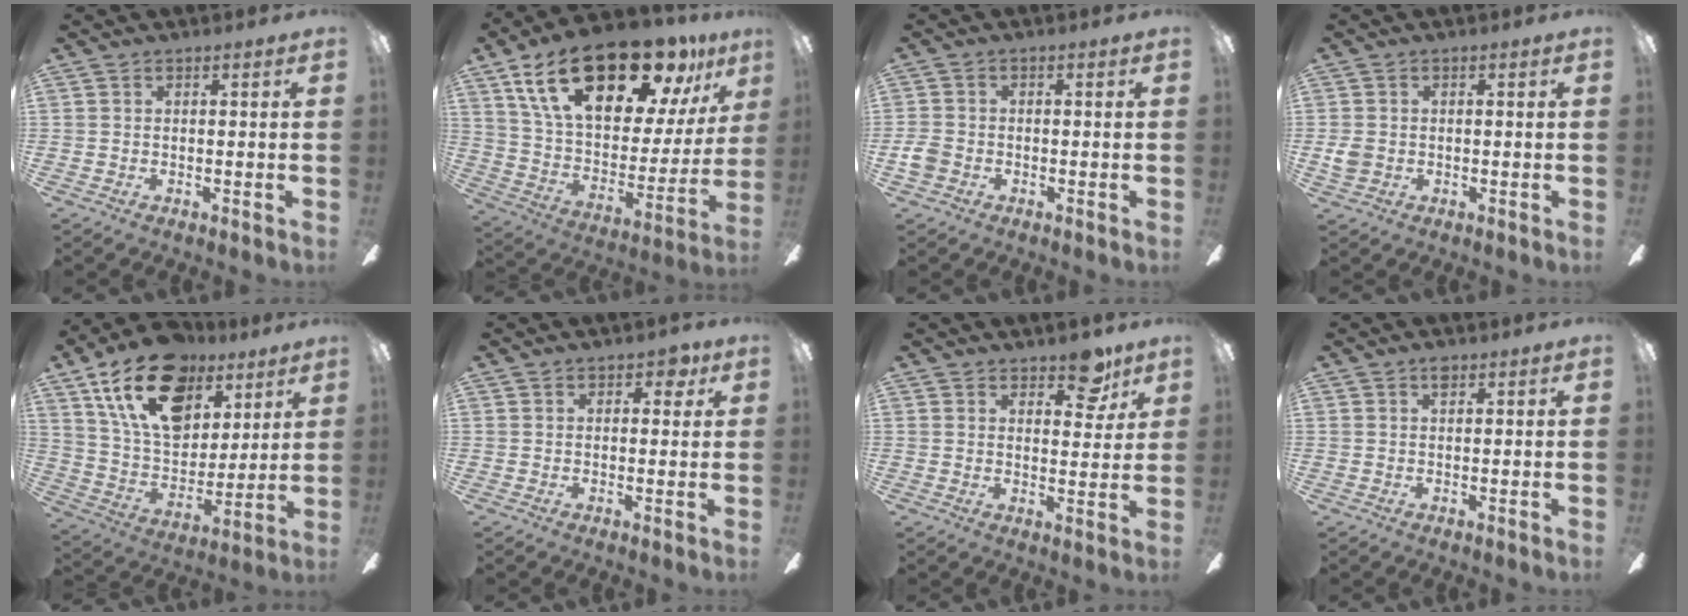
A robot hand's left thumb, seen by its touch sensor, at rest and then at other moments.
{"total": 27.2, "force": [17.0, 12.2, 17.4], "torque": [-0.294, -0.092, 0.292]}
{"total": 3.6, "force": [-1.4, 2.8, 1.9], "torque": [-0.042, 0.007, -0.028]}
{"total": 3.3, "force": [-0.3, 2.8, 1.6], "torque": [-0.018, 0.006, -0.005]}
{"total": 22.6, "force": [12.6, 13.6, 12.8], "torque": [-0.216, -0.050, 0.227]}
{"total": 3.5, "force": [1.7, 2.0, 2.4], "torque": [-0.025, 0.000, 0.023]}
{"total": 8.5, "force": [6.1, 4.1, 4.3], "torque": [-0.034, -0.034, 0.101]}
{"total": 1.7, "force": [1.0, 0.7, 1.1], "torque": [-0.016, 0.000, 0.016]}